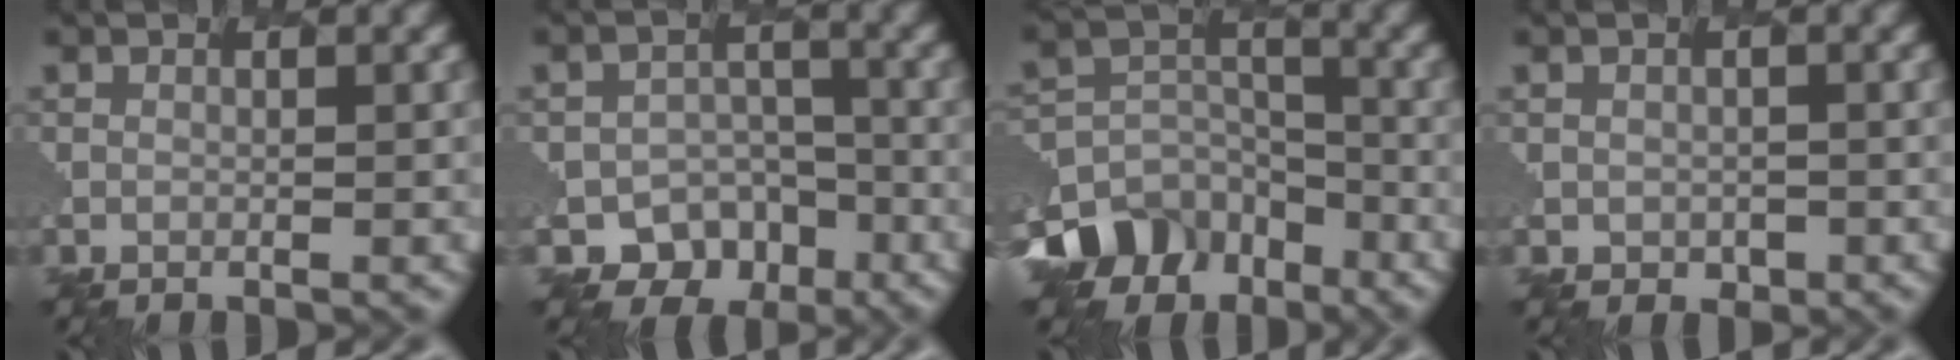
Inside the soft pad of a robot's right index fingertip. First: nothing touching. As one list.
[{"total": 6.6, "force": [-4.6, 4.7, 0.3], "torque": [0.015, -0.005, -0.060]}, {"total": 13.1, "force": [-9.5, 8.9, 2.2], "torque": [-0.083, -0.025, -0.144]}, {"total": 1.0, "force": [-0.3, 1.0, -0.2], "torque": [-0.011, -0.012, -0.001]}]